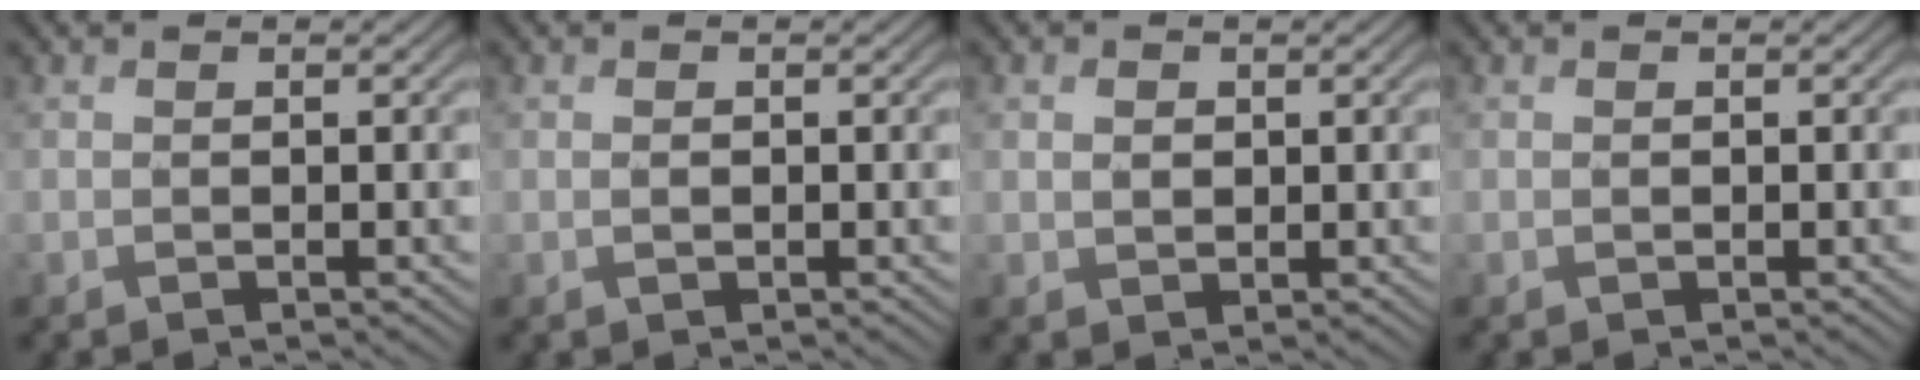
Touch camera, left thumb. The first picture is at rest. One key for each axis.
{"total": 0.7, "fx": 0.0, "fy": 0.5, "fz": 0.6, "tx": -0.012, "ty": -0.001, "tz": -0.001}
{"total": 1.6, "fx": 0.4, "fy": 1.3, "fz": 0.8, "tx": -0.022, "ty": -0.003, "tz": 0.008}
{"total": 0.0}